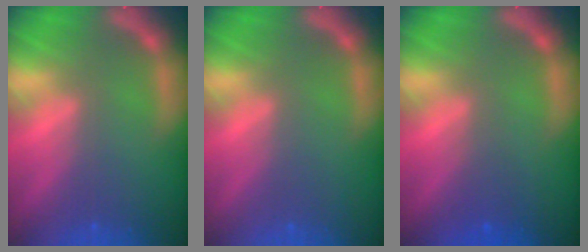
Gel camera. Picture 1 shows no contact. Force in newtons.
{"total": 0.0}
{"total": 1.5}